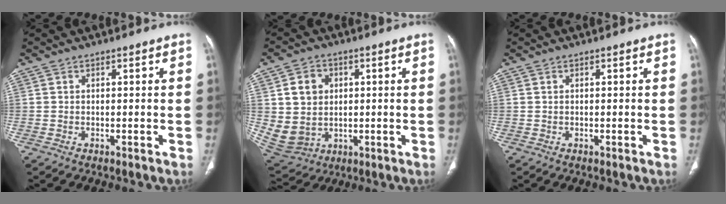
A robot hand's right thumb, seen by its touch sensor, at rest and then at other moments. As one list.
[{"total": 13.5, "force": [1.9, 11.4, 7.0], "torque": [-0.111, -0.006, 0.060]}, {"total": 0.0}]